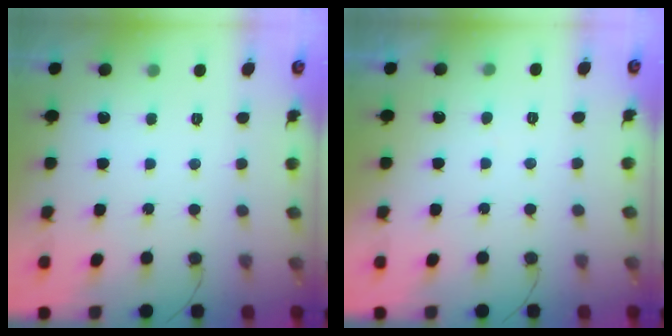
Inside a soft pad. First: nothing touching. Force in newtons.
{"total": 2.7, "press": 2.7, "slide": 0.2}